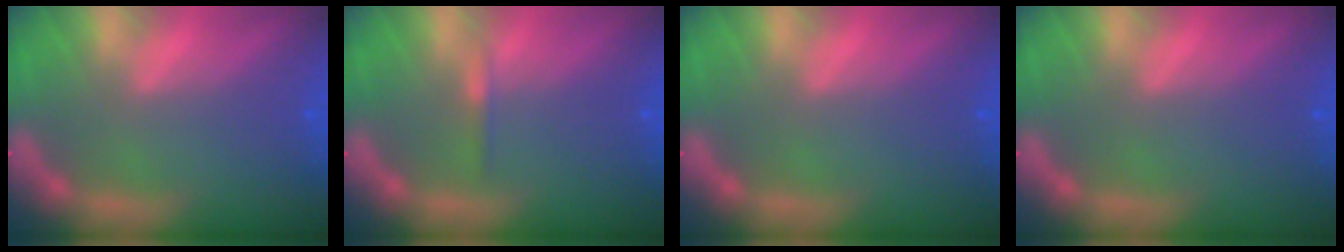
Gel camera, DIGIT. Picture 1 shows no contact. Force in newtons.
{"total": 0.9}
{"total": 0.0}
{"total": 0.0}